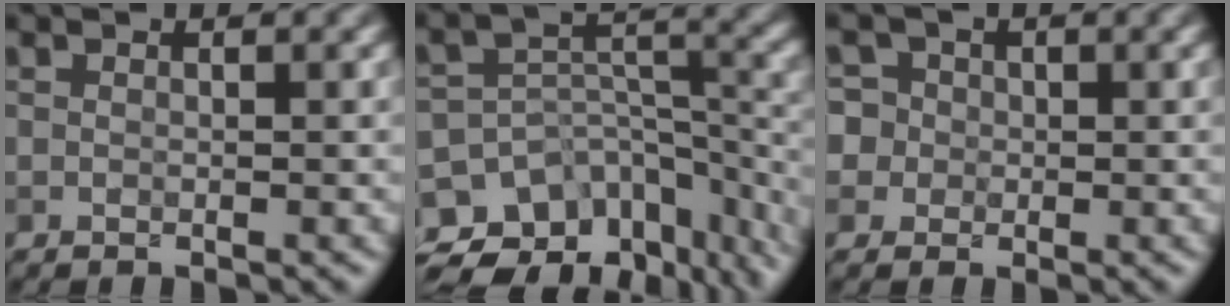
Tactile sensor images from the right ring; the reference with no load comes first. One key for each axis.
{"total": 14.0, "fx": -9.8, "fy": 8.4, "fz": 5.4, "tx": -0.106, "ty": -0.004, "tz": -0.106}
{"total": 4.9, "fx": 0.0, "fy": 4.7, "fz": 1.2, "tx": -0.015, "ty": 0.032, "tz": -0.028}